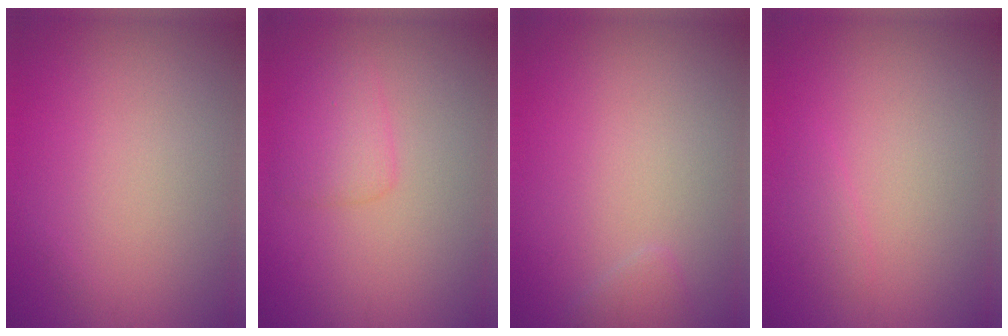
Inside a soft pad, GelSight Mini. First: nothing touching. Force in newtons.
{"total": 2.2, "press": 2.2, "slide": 0.1}
{"total": 0.9, "press": 0.9, "slide": 0.1}
{"total": 0.8, "press": 0.8, "slide": 0.0}